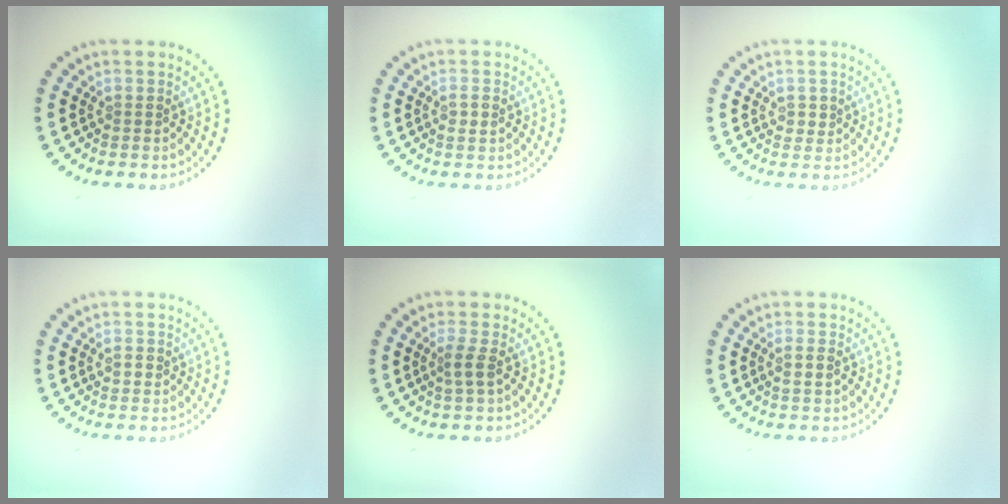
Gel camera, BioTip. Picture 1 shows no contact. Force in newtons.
{"total": 1.1, "press": 1.1, "slide": 0.2}
{"total": 1.2, "press": 1.2, "slide": 0.3}
{"total": 1.0, "press": 0.9, "slide": 0.4}
{"total": 1.6, "press": 1.2, "slide": 1.0}
{"total": 1.2, "press": 1.1, "slide": 0.5}